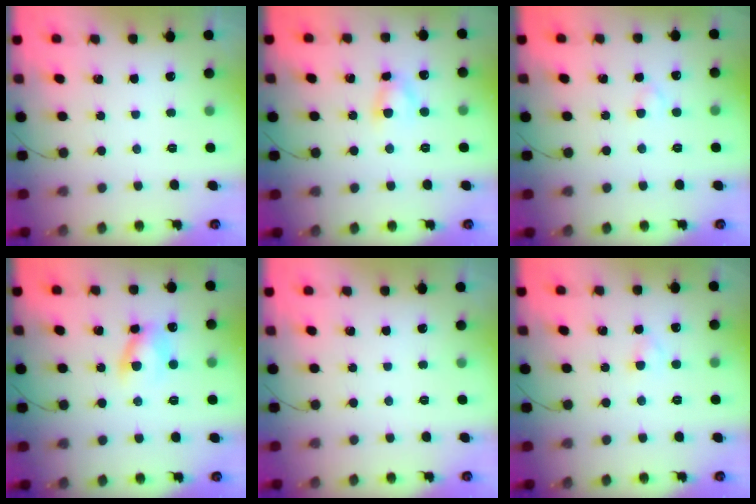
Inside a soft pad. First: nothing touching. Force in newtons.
{"total": 3.5, "press": 3.4, "slide": 1.1}
{"total": 2.0, "press": 1.7, "slide": 0.9}
{"total": 7.3, "press": 7.3, "slide": 0.3}
{"total": 0.0}
{"total": 2.2, "press": 2.0, "slide": 0.9}